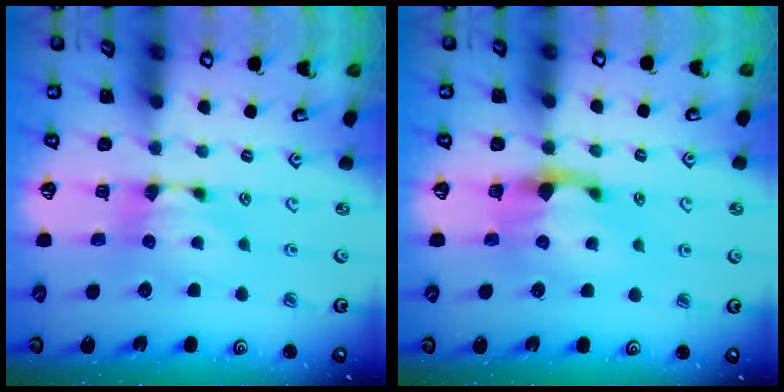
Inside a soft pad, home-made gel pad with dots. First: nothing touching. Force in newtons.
{"total": 2.2, "press": 1.8, "slide": 1.3}